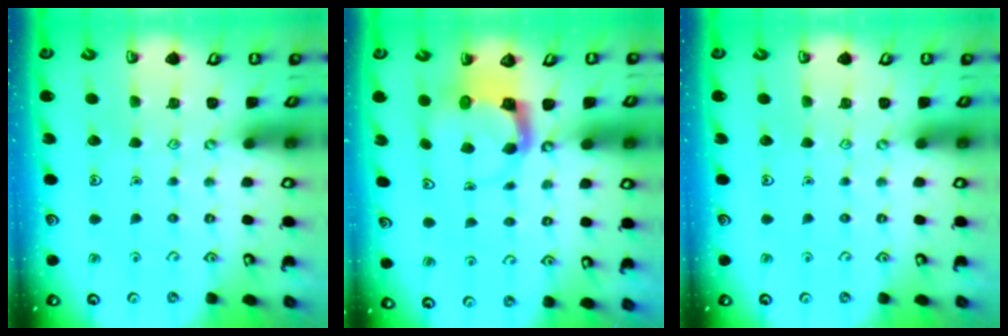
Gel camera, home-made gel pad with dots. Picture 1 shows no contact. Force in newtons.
{"total": 3.6, "press": 3.6, "slide": 0.5}
{"total": 0.0}